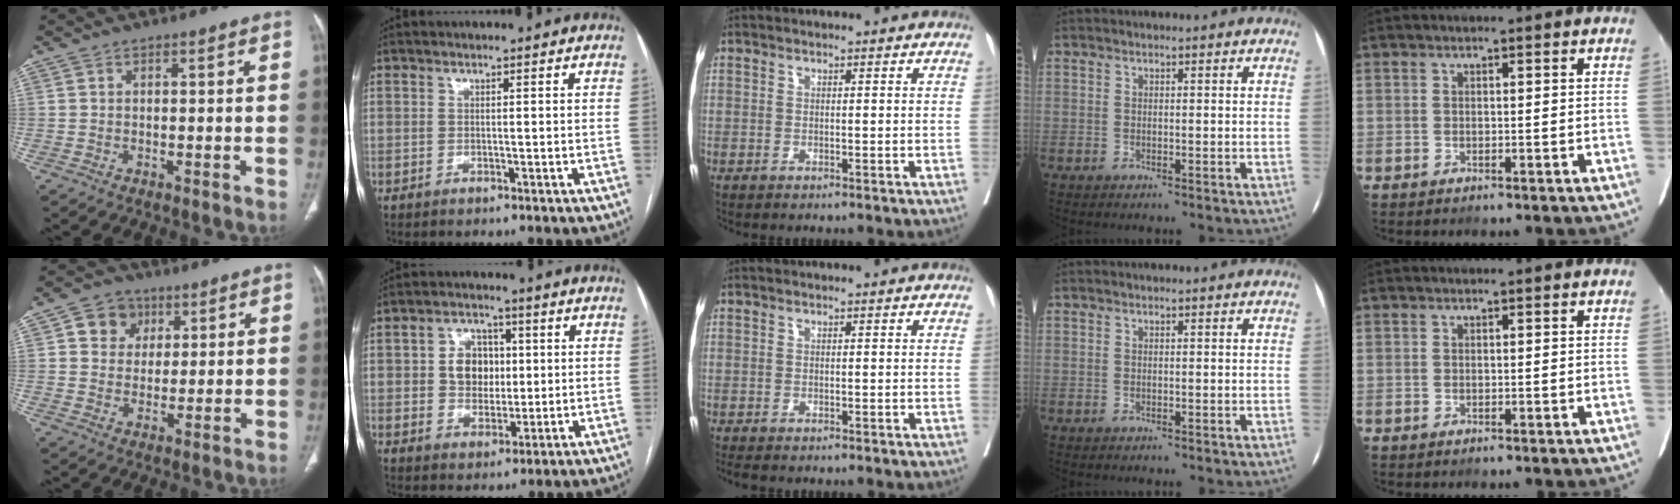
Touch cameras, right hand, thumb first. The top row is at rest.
{"thumb": {"total": 6.8, "force": [2.6, 5.9, 2.3], "torque": [-0.006, -0.004, 0.040]}, "index": {"total": 6.8, "force": [1.0, 5.4, 3.9], "torque": [-0.068, 0.016, 0.023]}, "middle": {"total": 1.2, "force": [-1.1, 0.2, 0.5], "torque": [-0.012, -0.005, -0.019]}}